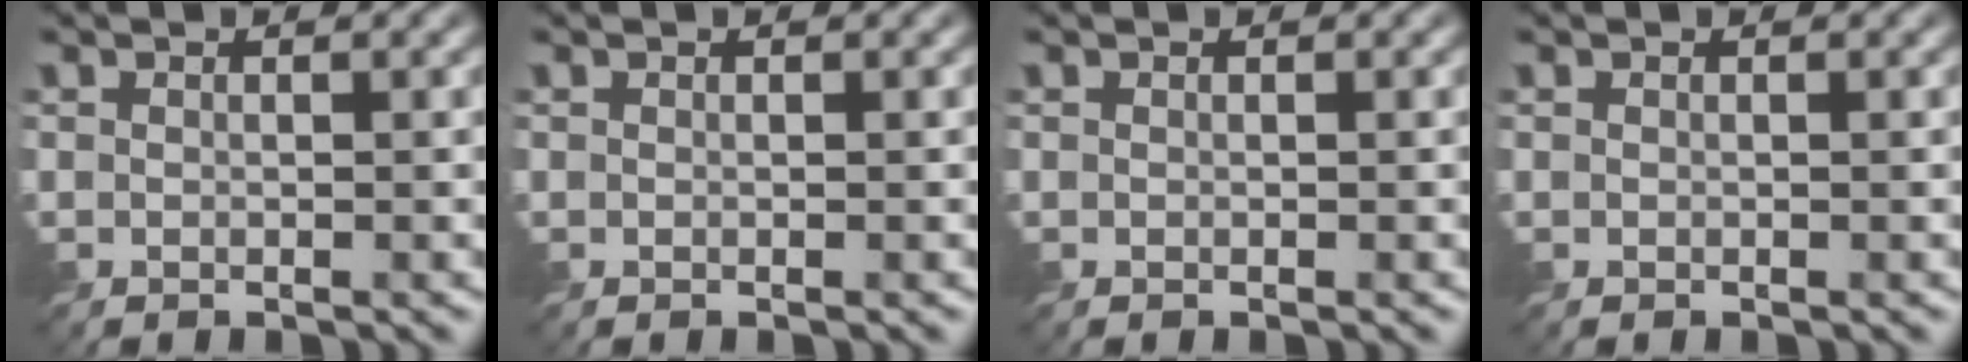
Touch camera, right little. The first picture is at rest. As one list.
[{"total": 0.0}, {"total": 0.0}, {"total": 0.0}]